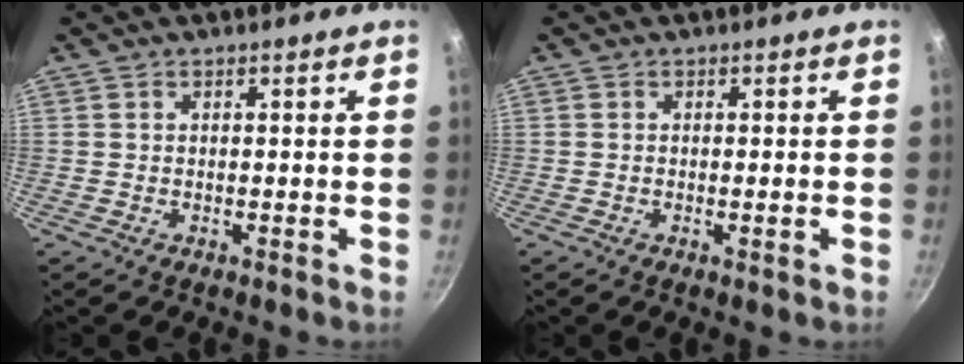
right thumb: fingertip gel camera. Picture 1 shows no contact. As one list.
[{"total": 0.9, "force": [-0.3, 0.1, 0.9], "torque": [-0.021, 0.000, -0.006]}]